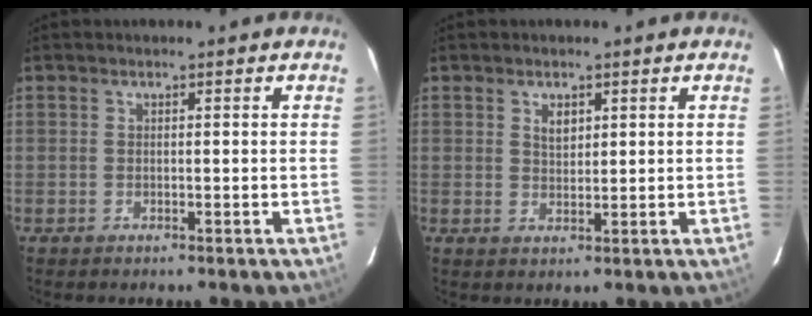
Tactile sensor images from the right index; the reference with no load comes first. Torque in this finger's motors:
{"motor_torque": [0.86, 0.47, 0.33, 0.07]}